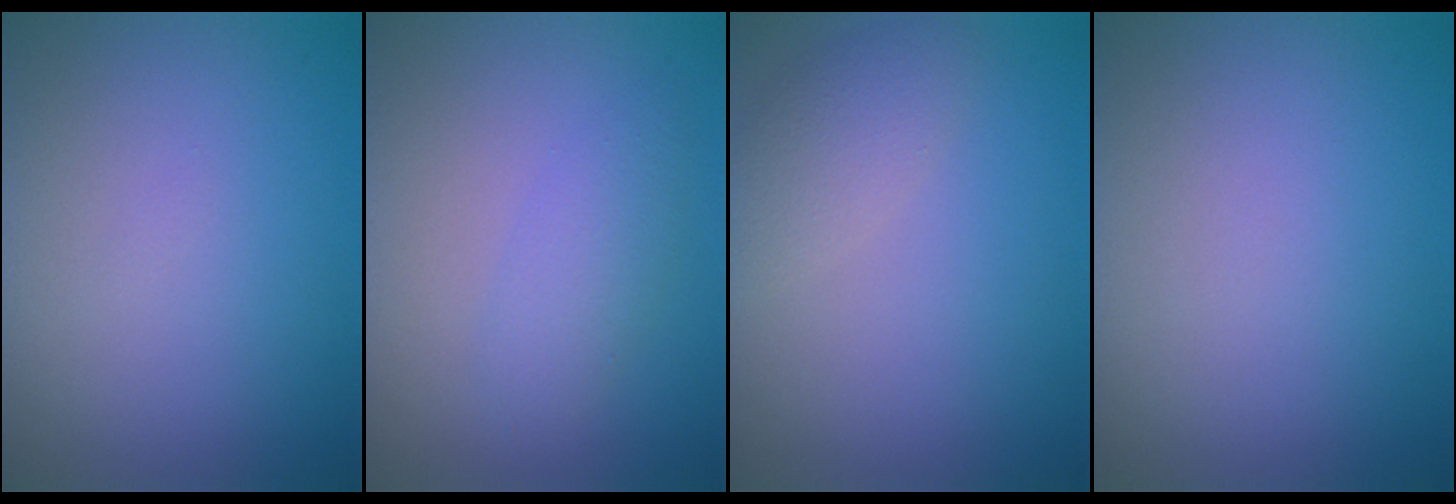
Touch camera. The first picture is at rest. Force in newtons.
{"total": 2.2, "press": 2.2, "slide": 0.1}
{"total": 2.4, "press": 2.4, "slide": 0.2}
{"total": 0.0}